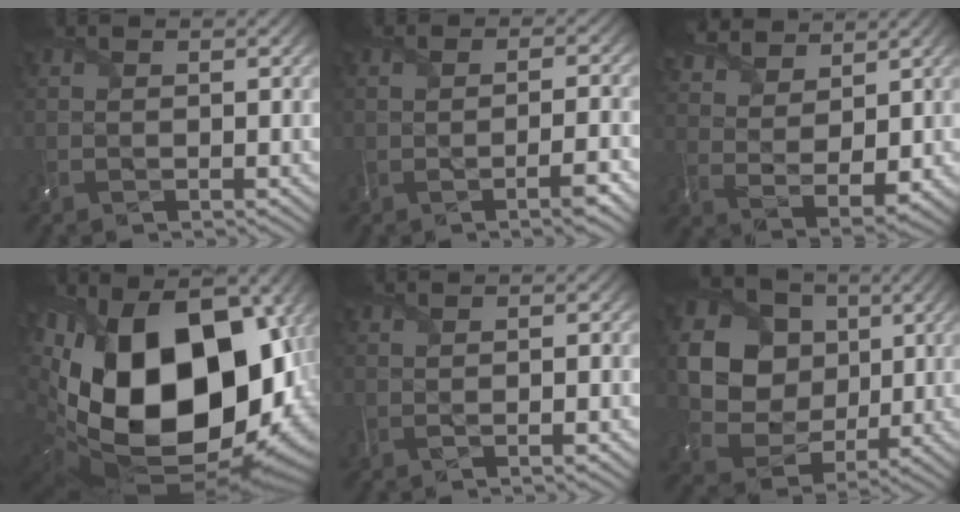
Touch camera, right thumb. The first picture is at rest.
{"total": 2.8, "force": [-1.8, -0.1, 2.1], "torque": [-0.027, 0.004, -0.037]}
{"total": 8.5, "force": [6.3, 3.5, 4.4], "torque": [-0.113, 0.012, 0.113]}
{"total": 23.4, "force": [-0.5, 14.5, 18.3], "torque": [-0.382, -0.060, 0.014]}
{"total": 0.6, "force": [-0.3, -0.3, 0.4], "torque": [0.001, -0.004, -0.014]}
{"total": 13.3, "force": [3.0, 11.4, 6.1], "torque": [-0.200, 0.030, 0.072]}